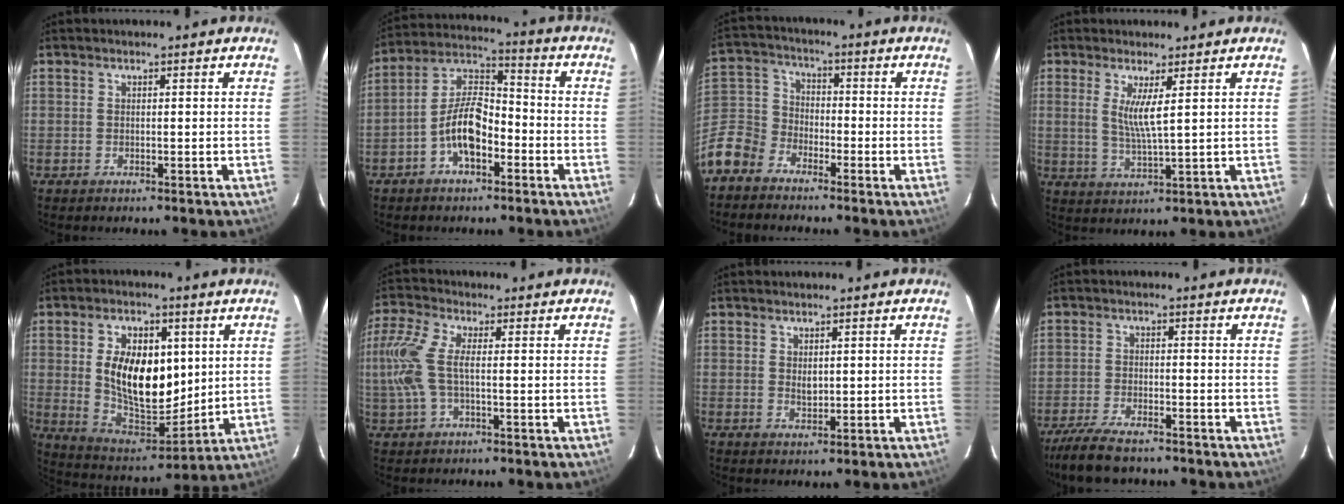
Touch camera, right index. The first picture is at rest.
{"total": 10.1, "force": [-4.4, 4.9, 7.7], "torque": [-0.156, 0.026, -0.078]}
{"total": 10.6, "force": [-7.4, 6.7, 3.5], "torque": [-0.092, 0.027, -0.158]}
{"total": 5.1, "force": [1.7, 0.2, 4.8], "torque": [-0.093, -0.010, 0.032]}
{"total": 16.1, "force": [2.9, 9.2, 12.9], "torque": [-0.242, -0.001, 0.065]}
{"total": 10.1, "force": [-0.7, 3.9, 9.3], "torque": [-0.206, 0.007, -0.014]}
{"total": 1.9, "force": [0.3, 1.3, 1.3], "torque": [-0.019, 0.001, 0.008]}
{"total": 10.0, "force": [-8.4, 2.6, 4.7], "torque": [-0.119, -0.023, -0.148]}